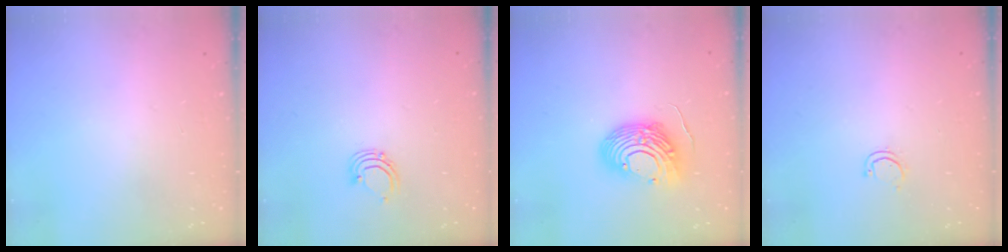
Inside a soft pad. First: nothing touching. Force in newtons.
{"total": 2.9, "press": 2.9, "slide": 0.2}
{"total": 12.9, "press": 12.9, "slide": 1.2}
{"total": 4.6, "press": 4.4, "slide": 1.2}